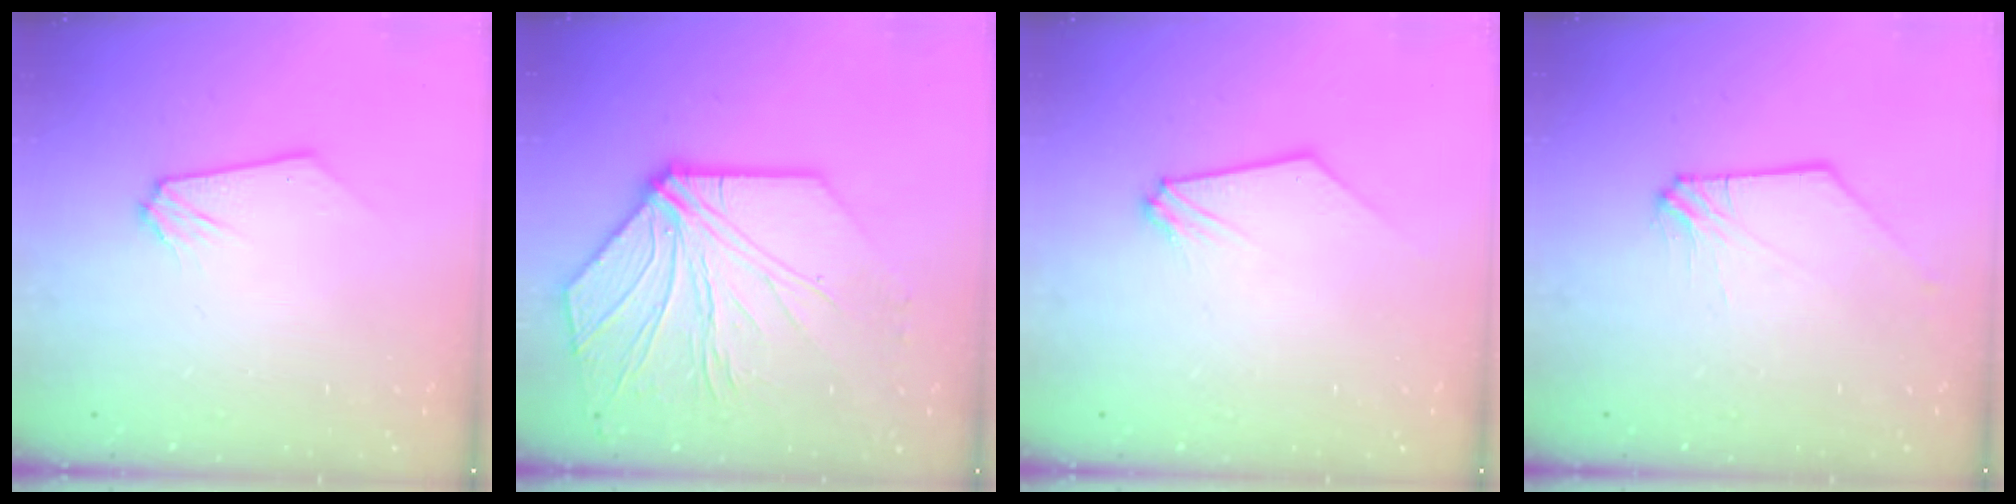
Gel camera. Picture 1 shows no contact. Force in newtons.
{"total": 13.5, "press": 13.4, "slide": 1.5}
{"total": 0.7, "press": 0.6, "slide": 0.2}
{"total": 1.0, "press": 1.0, "slide": 0.2}